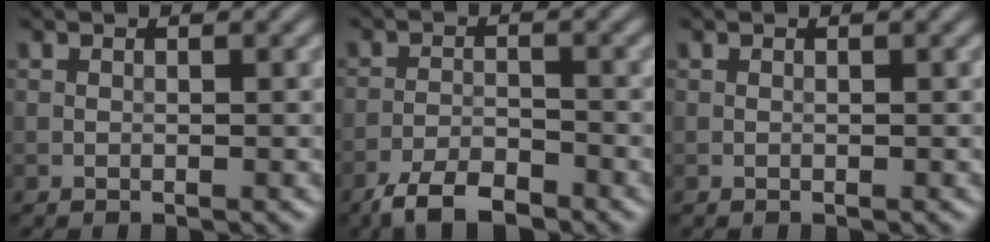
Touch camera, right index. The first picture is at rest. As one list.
[{"total": 4.7, "force": [-3.8, 1.5, 2.4], "torque": [-0.040, -0.003, -0.075]}, {"total": 0.0}]